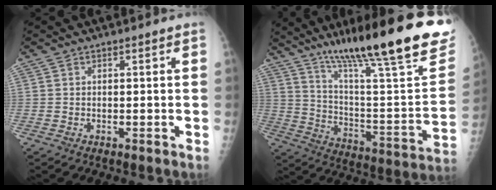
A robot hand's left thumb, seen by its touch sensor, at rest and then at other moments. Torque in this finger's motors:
{"motor_torque": [0.57, 0.18, 1.41, -1.36, 0.19]}